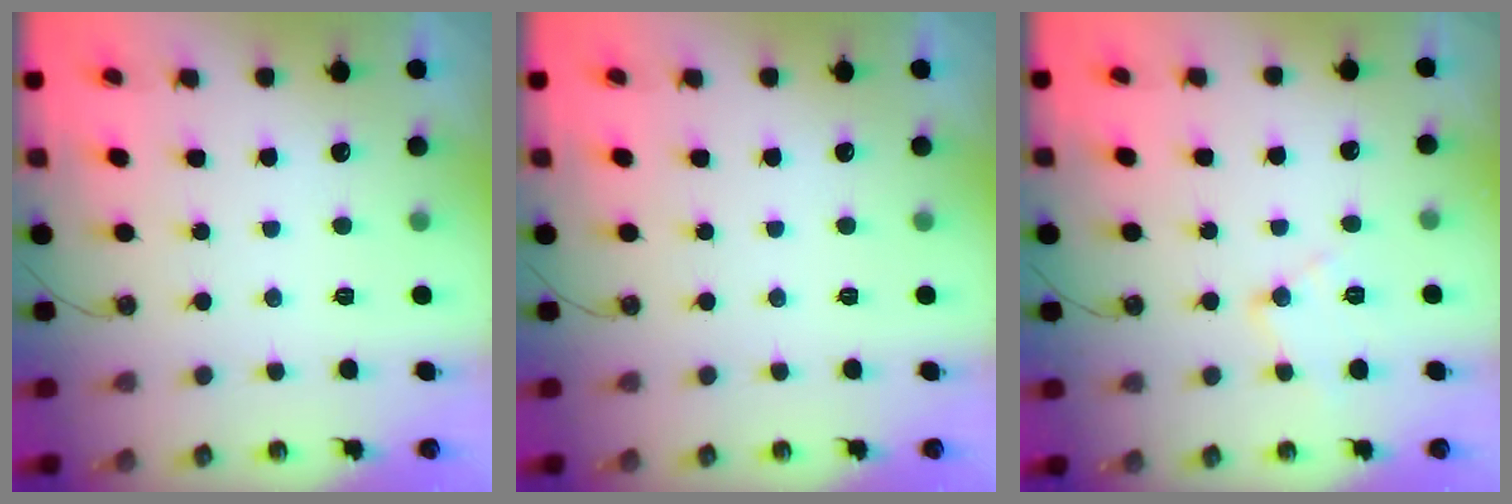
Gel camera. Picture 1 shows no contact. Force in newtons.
{"total": 0.0}
{"total": 9.6, "press": 9.6, "slide": 0.7}